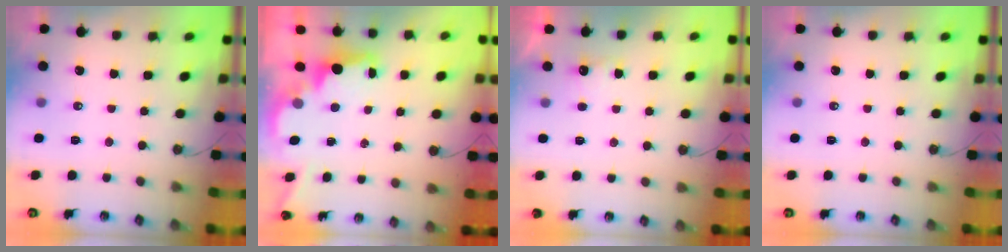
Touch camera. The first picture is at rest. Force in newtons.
{"total": 2.9, "press": 2.8, "slide": 0.5}
{"total": 2.9, "press": 2.8, "slide": 0.9}
{"total": 0.0}